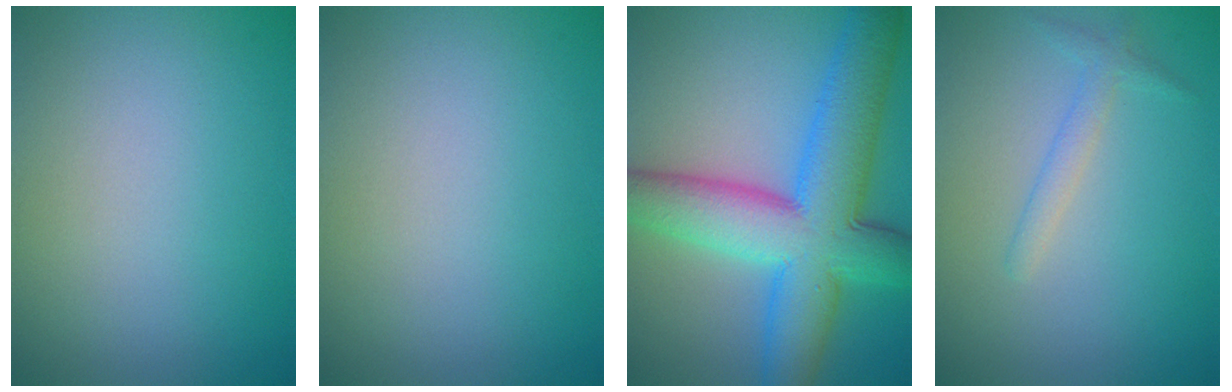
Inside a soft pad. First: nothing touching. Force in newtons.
{"total": 0.0}
{"total": 10.7, "press": 10.7, "slide": 0.3}
{"total": 1.4, "press": 1.4, "slide": 0.1}